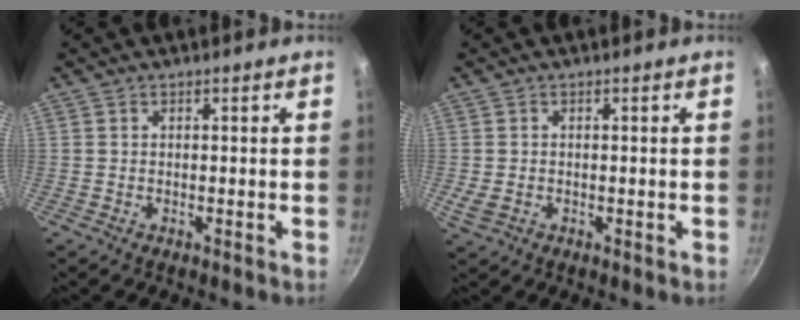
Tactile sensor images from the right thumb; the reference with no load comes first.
{"total": 3.0, "force": [-0.6, 2.1, 2.1], "torque": [-0.039, -0.001, -0.008]}